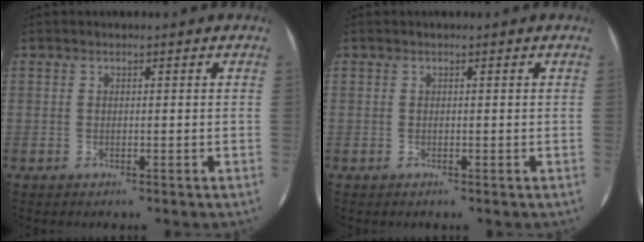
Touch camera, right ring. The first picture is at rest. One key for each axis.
{"total": 0.0}